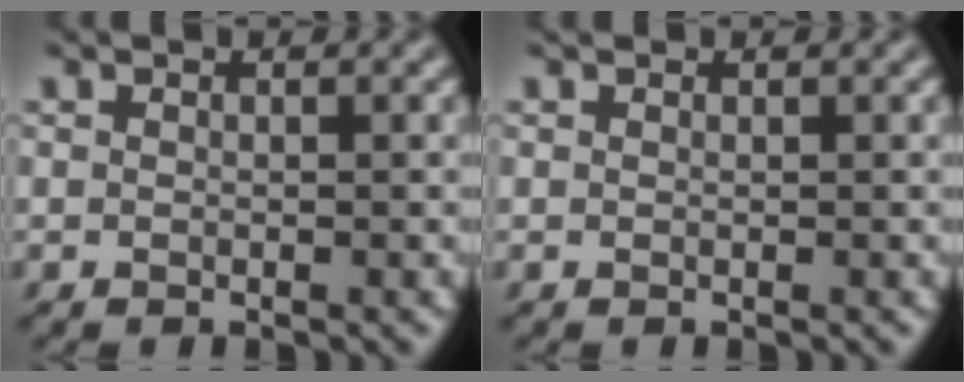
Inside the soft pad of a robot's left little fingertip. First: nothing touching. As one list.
[{"total": 0.5, "force": [0.4, 0.3, 0.1], "torque": [-0.005, 0.002, 0.007]}]